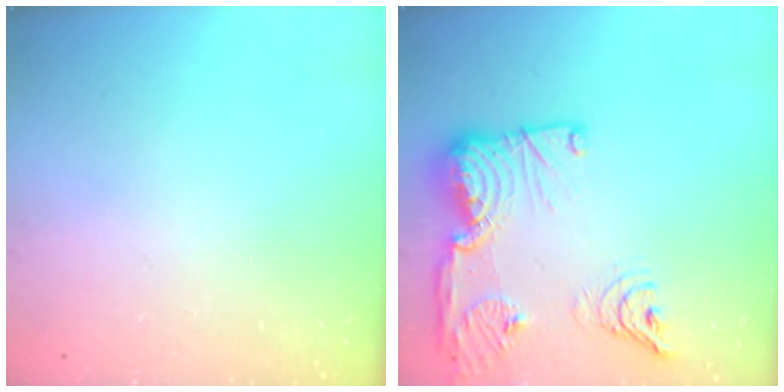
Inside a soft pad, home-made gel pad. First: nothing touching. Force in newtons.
{"total": 21.8, "press": 20.6, "slide": 6.9}